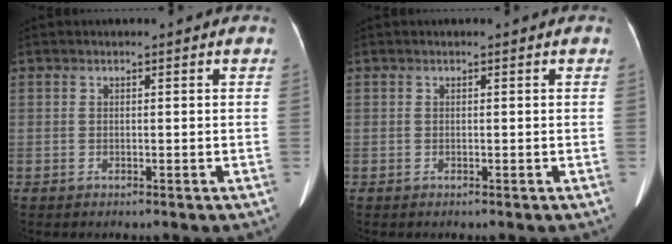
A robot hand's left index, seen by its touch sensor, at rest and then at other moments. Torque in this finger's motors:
{"motor_torque": [-0.16, 0.18, 0.00, 0.00]}